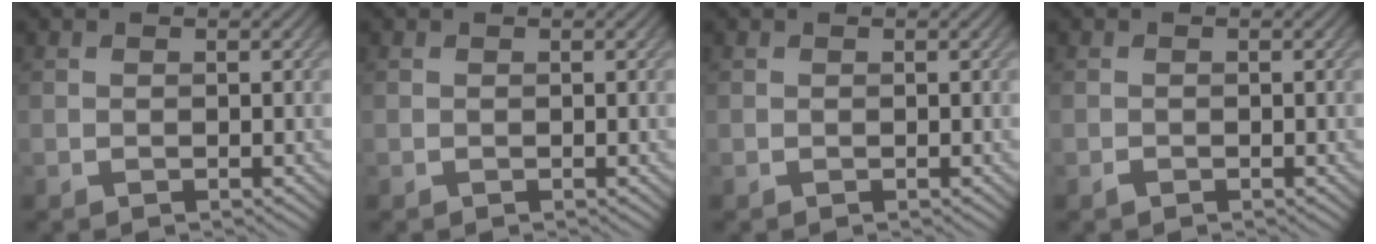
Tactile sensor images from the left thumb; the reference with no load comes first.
{"total": 0.0}
{"total": 0.0}
{"total": 0.6, "force": [-0.4, 0.3, 0.2], "torque": [-0.005, -0.002, -0.007]}